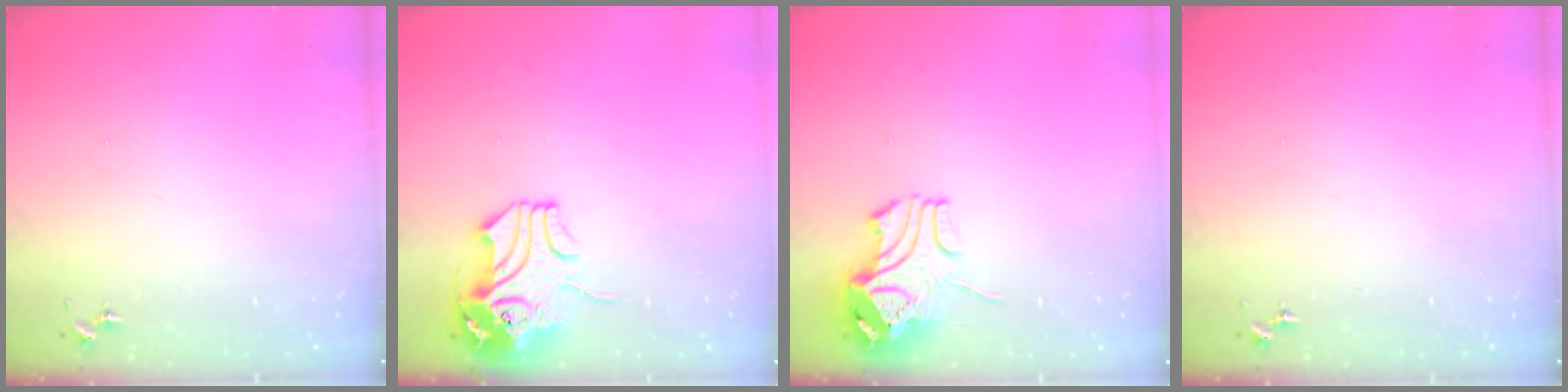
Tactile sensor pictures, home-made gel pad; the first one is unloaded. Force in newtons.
{"total": 11.3, "press": 11.1, "slide": 1.8}
{"total": 9.1, "press": 9.0, "slide": 1.5}
{"total": 0.0}